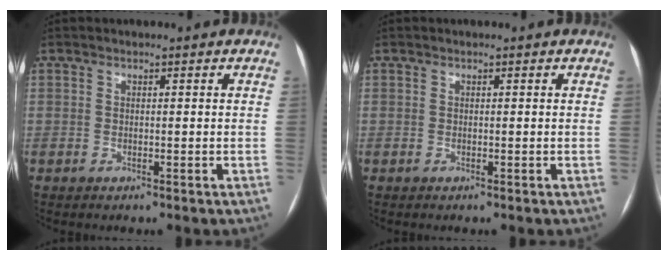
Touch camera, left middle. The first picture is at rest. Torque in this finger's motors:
{"motor_torque": [0.00, 0.01, 0.00, 0.00]}